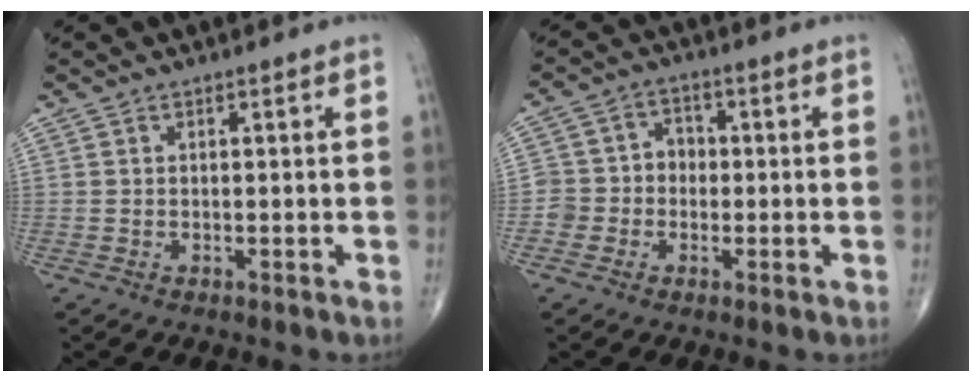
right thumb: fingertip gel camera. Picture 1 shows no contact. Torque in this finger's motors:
{"motor_torque": [0.28, 0.03, 0.32, -0.09, -0.02]}